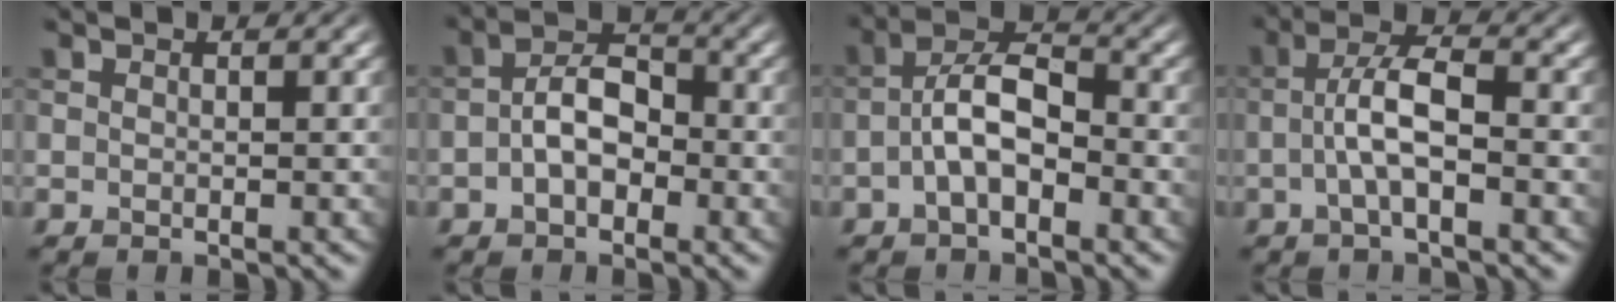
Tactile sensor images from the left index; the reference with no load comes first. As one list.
[{"total": 4.1, "force": [-0.9, 2.5, 3.1], "torque": [-0.052, 0.009, -0.023]}, {"total": 4.7, "force": [-1.5, 2.1, 4.0], "torque": [-0.071, 0.016, -0.037]}, {"total": 4.2, "force": [-0.8, 1.2, 3.9], "torque": [-0.076, 0.011, -0.022]}]